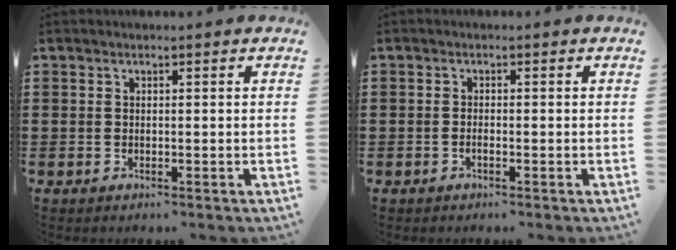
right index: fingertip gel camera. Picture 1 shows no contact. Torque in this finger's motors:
{"motor_torque": [-0.91, 1.23, -0.22, -0.06]}